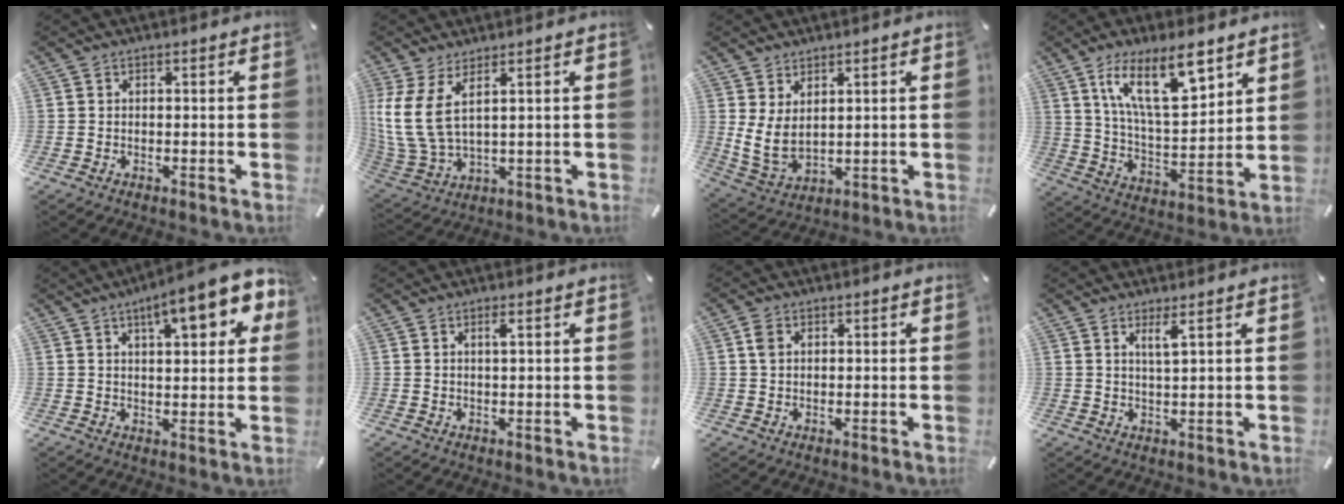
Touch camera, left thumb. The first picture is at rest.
{"total": 9.1, "force": [3.8, 4.0, 7.2], "torque": [-0.191, -0.033, 0.070]}
{"total": 6.9, "force": [2.6, 4.2, 4.8], "torque": [-0.119, -0.016, 0.051]}
{"total": 17.3, "force": [10.3, 6.6, 12.3], "torque": [-0.218, -0.041, 0.171]}
{"total": 12.6, "force": [6.4, 3.9, 10.1], "torque": [-0.134, -0.027, 0.101]}
{"total": 1.3, "force": [0.5, 0.2, 1.2], "torque": [-0.025, 0.002, 0.007]}
{"total": 2.1, "force": [0.7, 1.5, 1.3], "torque": [-0.030, 0.006, 0.012]}
{"total": 3.1, "force": [1.9, 0.1, 2.5], "torque": [-0.054, -0.001, 0.032]}